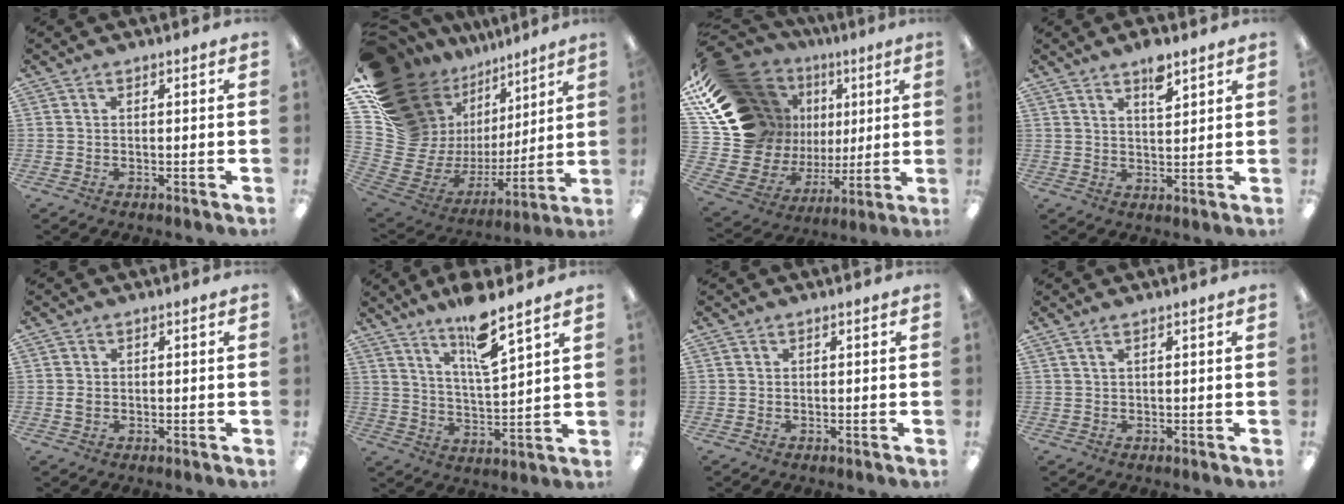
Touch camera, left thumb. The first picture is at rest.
{"total": 21.9, "force": [10.1, 16.9, 9.6], "torque": [-0.148, -0.104, 0.245]}
{"total": 21.4, "force": [9.7, 16.7, 9.4], "torque": [-0.183, -0.077, 0.229]}
{"total": 5.3, "force": [4.0, 1.7, 3.1], "torque": [-0.045, -0.023, 0.068]}
{"total": 1.4, "force": [0.0, 1.3, 0.6], "torque": [-0.011, 0.004, -0.001]}
{"total": 10.8, "force": [8.5, 1.5, 6.5], "torque": [-0.117, -0.050, 0.146]}
{"total": 0.0}
{"total": 1.2, "force": [0.6, 0.2, 1.0], "torque": [-0.022, 0.000, 0.011]}